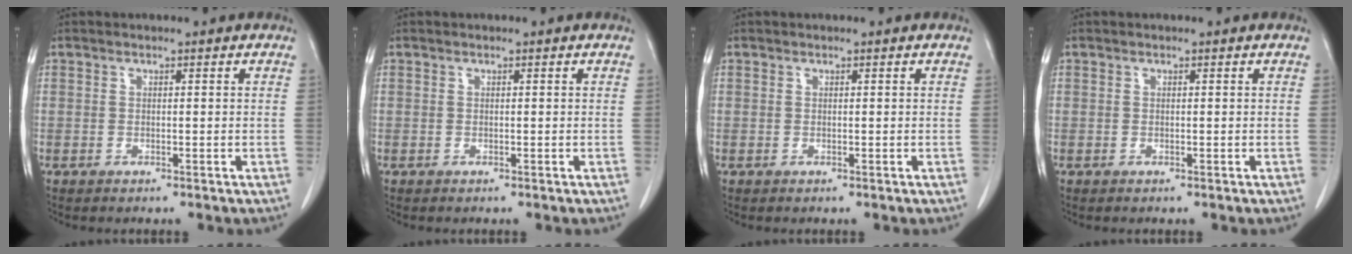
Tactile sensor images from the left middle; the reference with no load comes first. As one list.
[{"total": 0.0}, {"total": 0.0}, {"total": 0.0}]